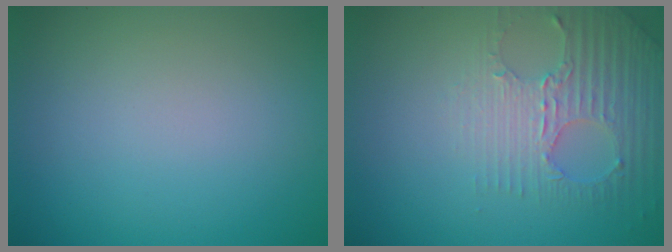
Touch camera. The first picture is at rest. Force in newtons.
{"total": 2.8, "press": 2.7, "slide": 0.9}